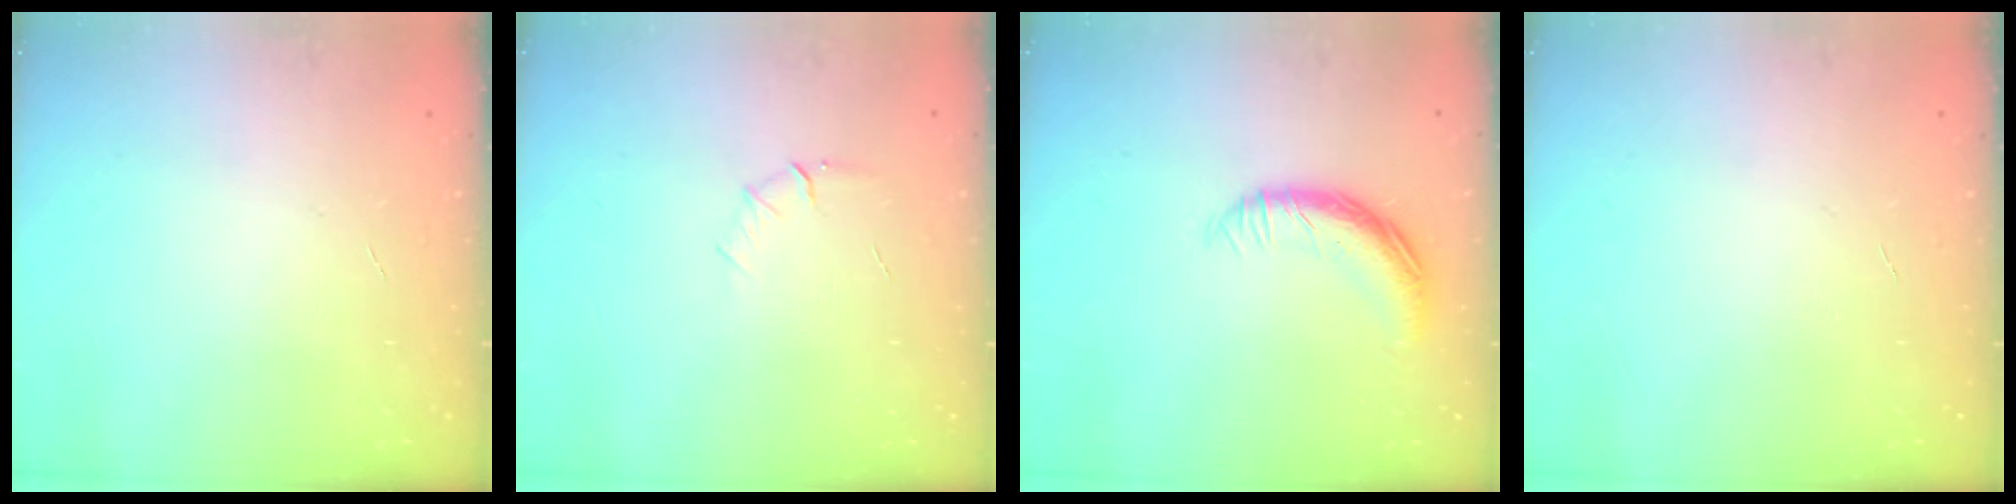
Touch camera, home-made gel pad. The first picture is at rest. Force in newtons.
{"total": 4.6, "press": 4.4, "slide": 1.3}
{"total": 11.5, "press": 11.5, "slide": 0.5}
{"total": 0.0}